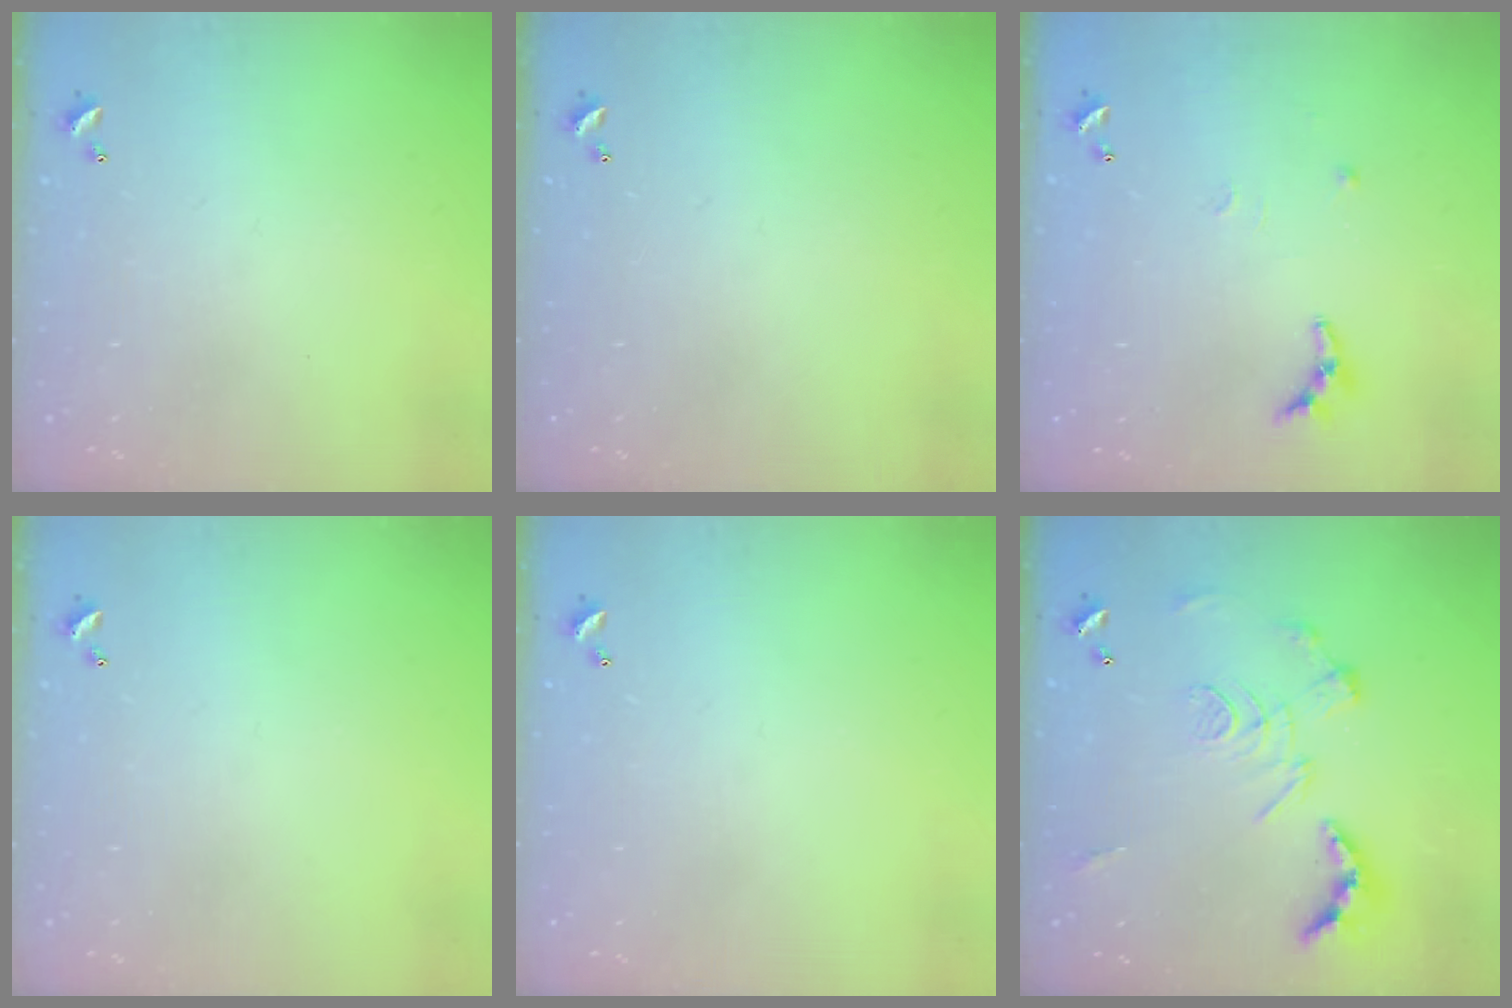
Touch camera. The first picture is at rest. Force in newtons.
{"total": 0.0}
{"total": 6.6, "press": 6.5, "slide": 0.6}
{"total": 0.0}
{"total": 0.0}
{"total": 2.9, "press": 2.3, "slide": 1.7}